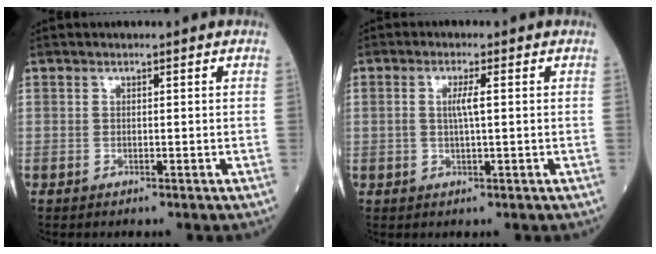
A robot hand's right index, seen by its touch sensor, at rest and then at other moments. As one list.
[{"total": 2.9, "force": [0.3, -0.2, 2.9], "torque": [-0.060, -0.001, 0.005]}]